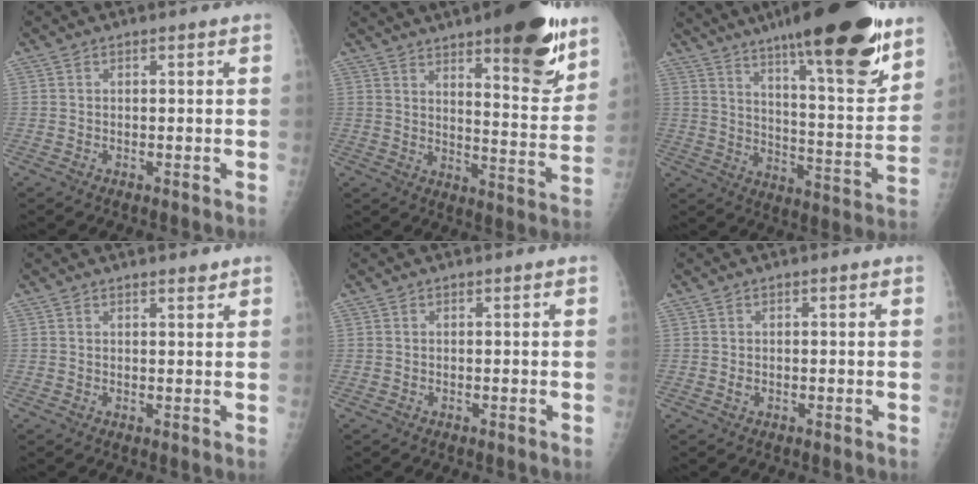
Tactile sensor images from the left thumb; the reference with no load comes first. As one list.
[{"total": 19.7, "force": [12.2, 5.3, 14.5], "torque": [-0.165, -0.073, 0.175]}, {"total": 26.8, "force": [18.1, 5.1, 19.1], "torque": [-0.266, -0.072, 0.275]}, {"total": 1.6, "force": [1.3, 0.4, 0.8], "torque": [-0.009, -0.009, 0.019]}, {"total": 0.0}, {"total": 1.0, "force": [0.1, 0.6, 0.8], "torque": [-0.010, 0.000, 0.003]}]